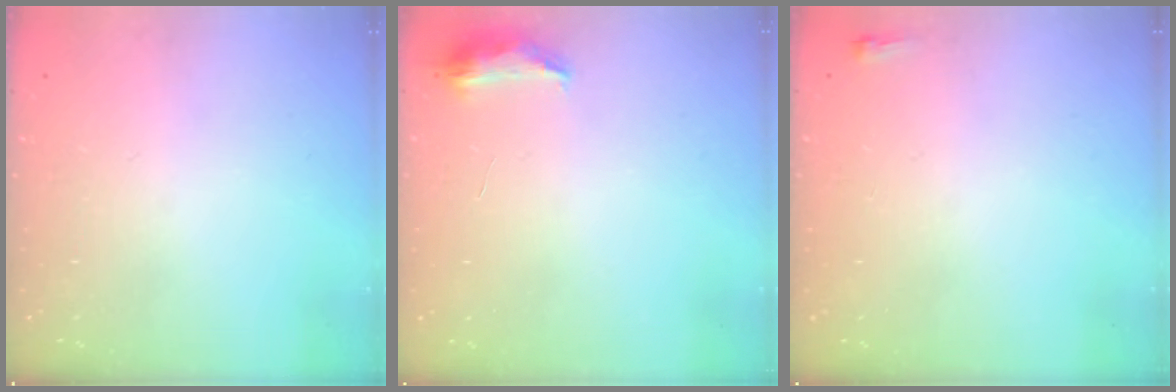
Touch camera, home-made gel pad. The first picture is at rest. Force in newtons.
{"total": 6.6, "press": 6.6, "slide": 0.6}
{"total": 2.1, "press": 2.0, "slide": 0.5}